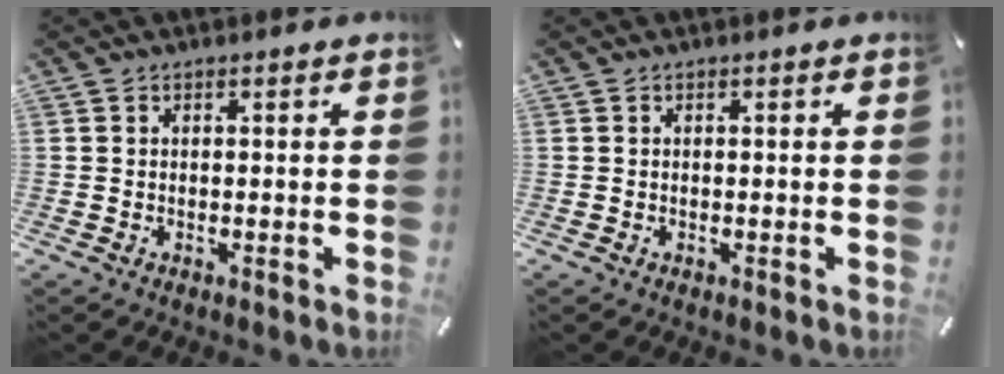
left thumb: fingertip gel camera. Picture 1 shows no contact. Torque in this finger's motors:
{"motor_torque": [-0.06, -0.12, 0.17, -0.07, 0.00]}